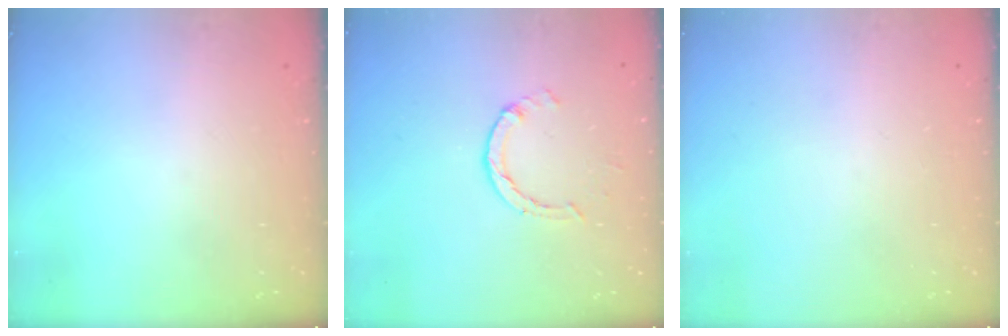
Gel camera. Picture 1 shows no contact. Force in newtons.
{"total": 1.4, "press": 1.4, "slide": 0.2}
{"total": 0.0}